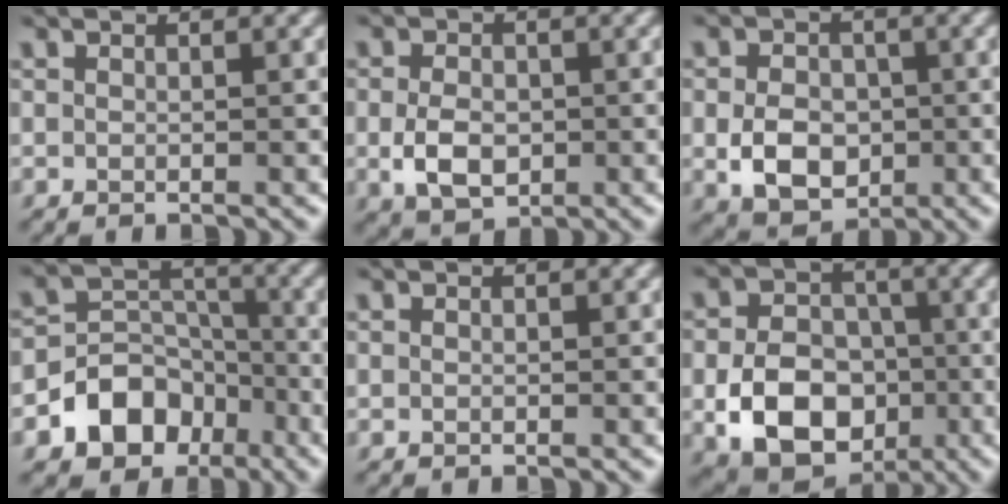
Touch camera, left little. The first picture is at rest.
{"total": 3.8, "force": [-0.8, 2.6, 2.6], "torque": [-0.052, -0.004, -0.016]}
{"total": 5.3, "force": [-1.0, 4.0, 3.4], "torque": [-0.068, -0.007, -0.021]}
{"total": 7.4, "force": [-4.0, 5.5, 2.8], "torque": [-0.025, 0.009, -0.088]}
{"total": 0.0}
{"total": 9.1, "force": [-2.7, 6.7, 5.5], "torque": [-0.104, -0.015, -0.052]}